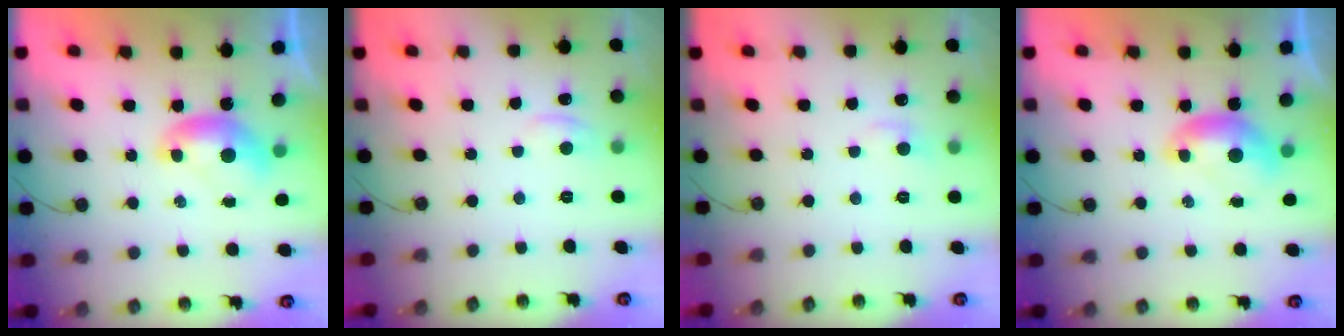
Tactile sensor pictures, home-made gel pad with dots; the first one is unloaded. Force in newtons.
{"total": 1.1, "press": 0.7, "slide": 0.9}
{"total": 0.9, "press": 0.5, "slide": 0.7}
{"total": 0.0}